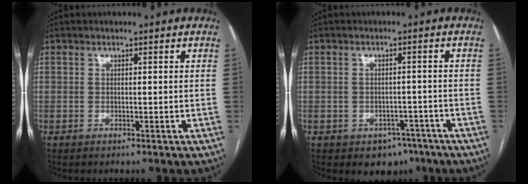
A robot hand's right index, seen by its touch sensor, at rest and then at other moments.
{"total": 4.8, "force": [-3.1, 3.3, 1.6], "torque": [-0.009, 0.011, -0.035]}